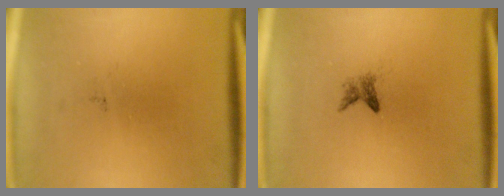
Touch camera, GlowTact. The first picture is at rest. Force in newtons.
{"total": 1.4}